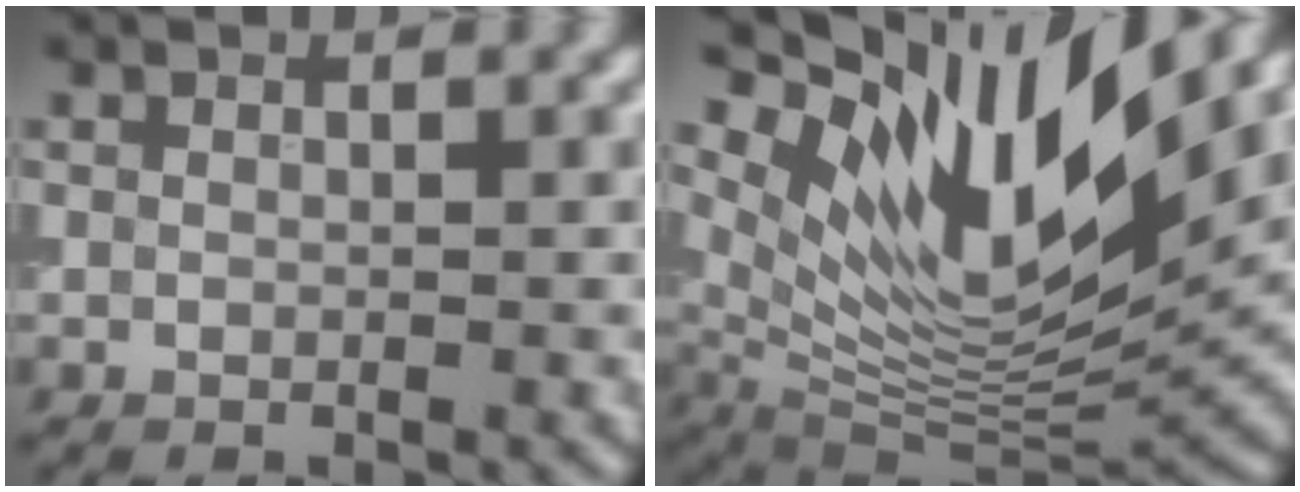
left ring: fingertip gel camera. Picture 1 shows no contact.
{"total": 13.9, "force": [7.7, 4.5, 10.6], "torque": [-0.200, 0.003, 0.150]}